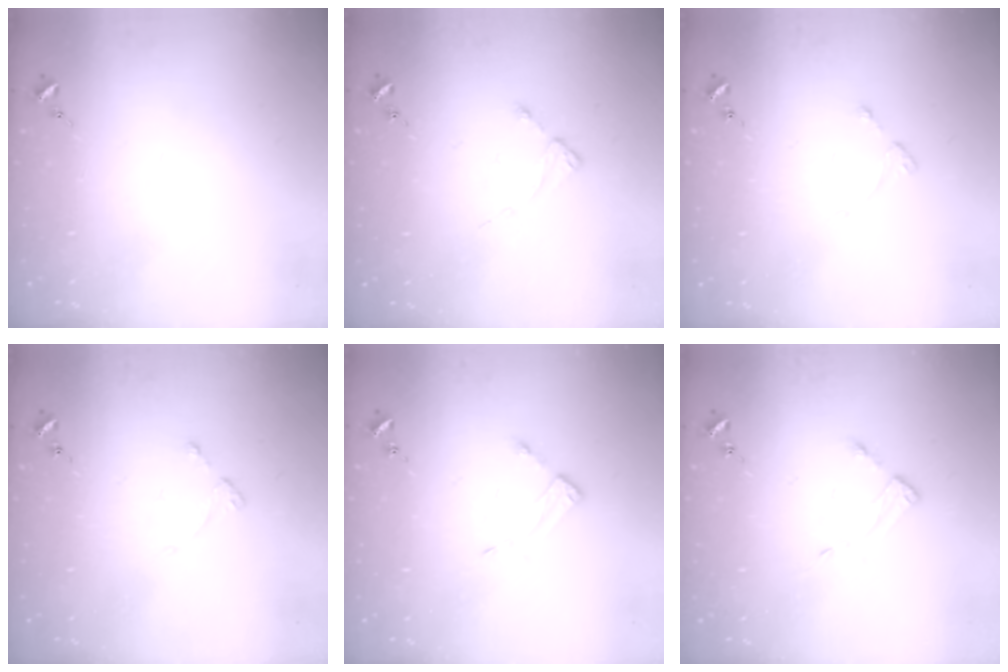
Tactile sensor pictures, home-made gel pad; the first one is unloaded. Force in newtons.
{"total": 2.1, "press": 2.0, "slide": 0.4}
{"total": 2.7, "press": 2.6, "slide": 0.5}
{"total": 2.7, "press": 2.6, "slide": 0.5}
{"total": 3.2, "press": 3.2, "slide": 0.3}
{"total": 3.7, "press": 3.6, "slide": 0.4}